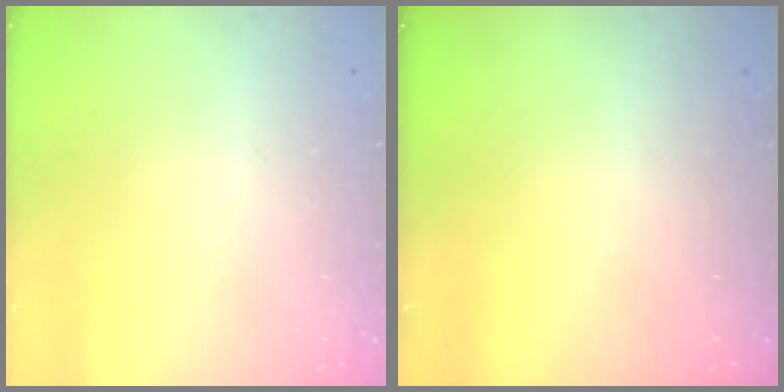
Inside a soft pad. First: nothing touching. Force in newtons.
{"total": 0.0}